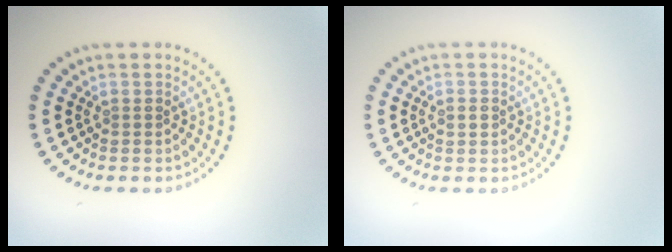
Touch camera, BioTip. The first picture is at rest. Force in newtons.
{"total": 0.8, "press": 0.8, "slide": 0.1}